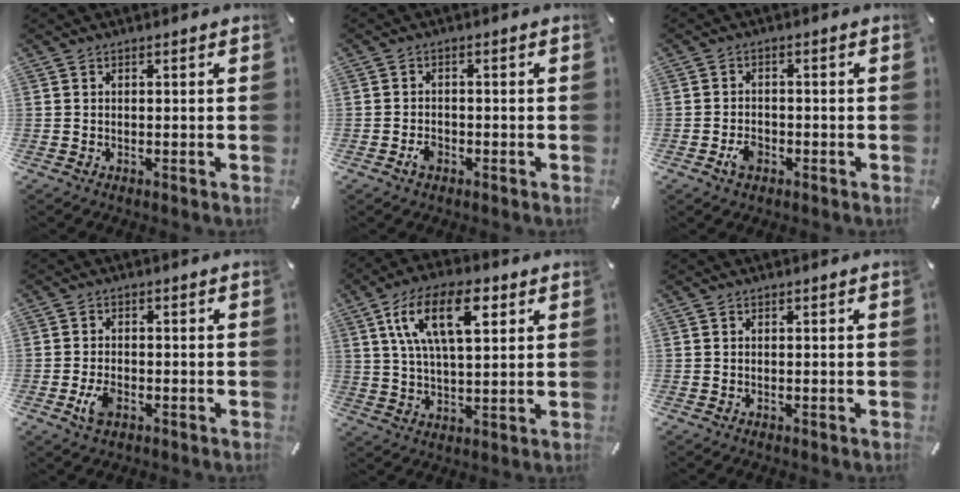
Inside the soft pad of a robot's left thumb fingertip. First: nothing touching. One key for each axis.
{"total": 2.3, "fx": -1.3, "fy": 1.6, "fz": 1.1, "tx": -0.021, "ty": 0.006, "tz": -0.024}
{"total": 3.4, "fx": -1.6, "fy": 2.4, "fz": 1.8, "tx": -0.029, "ty": 0.008, "tz": -0.027}
{"total": 4.2, "fx": -1.6, "fy": 2.6, "fz": 2.9, "tx": -0.069, "ty": 0.002, "tz": -0.031}
{"total": 15.1, "fx": 6.2, "fy": 7.2, "fz": 11.8, "tx": -0.225, "ty": -0.002, "tz": 0.101}
{"total": 0.0}